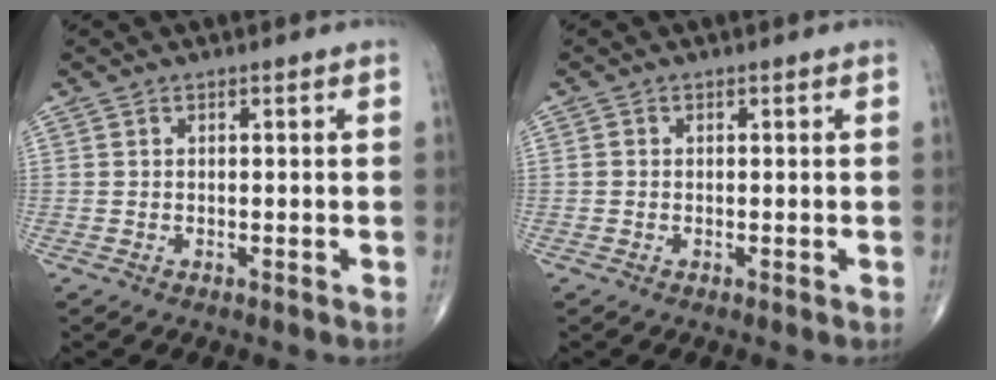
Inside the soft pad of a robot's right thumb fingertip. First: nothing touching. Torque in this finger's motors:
{"motor_torque": [-0.57, -0.22, -0.13, -0.08, -0.01]}